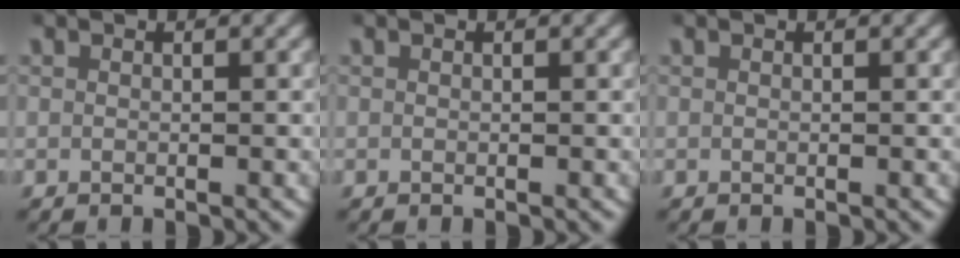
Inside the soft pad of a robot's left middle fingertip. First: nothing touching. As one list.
[{"total": 0.0}, {"total": 0.0}]